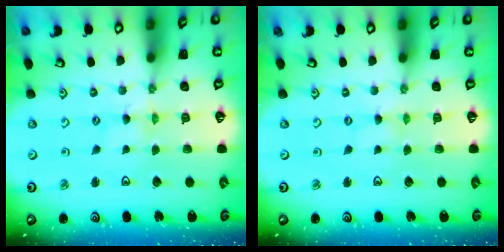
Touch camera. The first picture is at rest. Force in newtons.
{"total": 0.0}